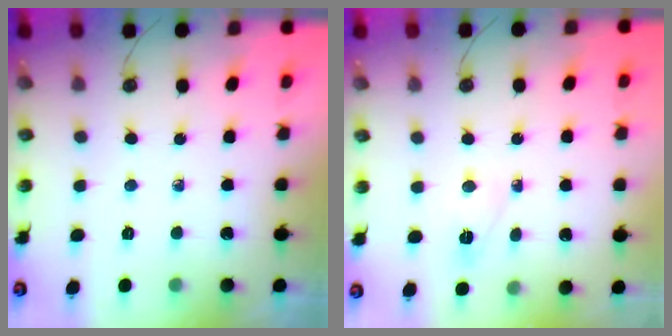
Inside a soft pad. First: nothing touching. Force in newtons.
{"total": 3.2, "press": 3.2, "slide": 0.7}